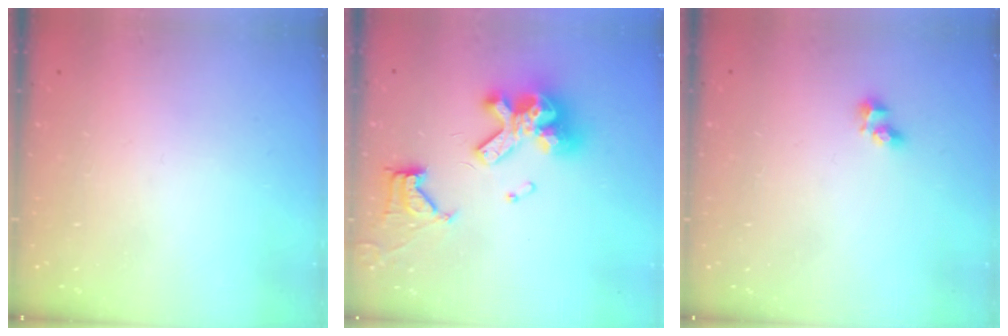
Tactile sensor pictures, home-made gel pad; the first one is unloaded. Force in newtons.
{"total": 15.7, "press": 15.6, "slide": 1.7}
{"total": 2.7, "press": 2.5, "slide": 1.0}